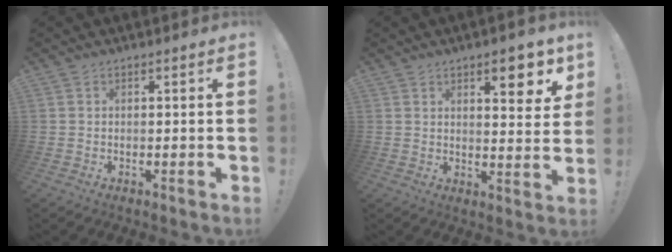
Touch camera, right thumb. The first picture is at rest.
{"total": 8.9, "force": [5.1, 2.4, 6.8], "torque": [-0.075, -0.026, 0.077]}